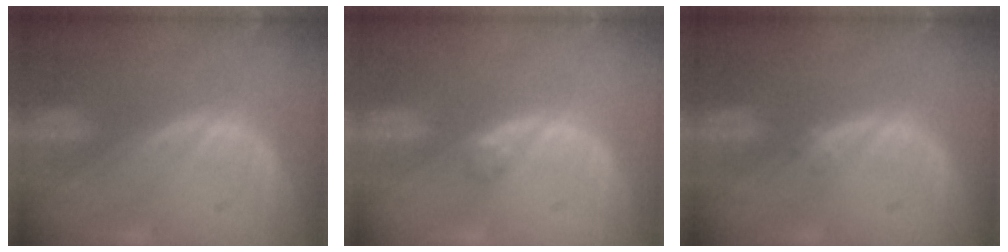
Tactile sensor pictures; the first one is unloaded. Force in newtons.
{"total": 1.2, "press": 1.2, "slide": 0.1}
{"total": 0.8, "press": 0.7, "slide": 0.4}